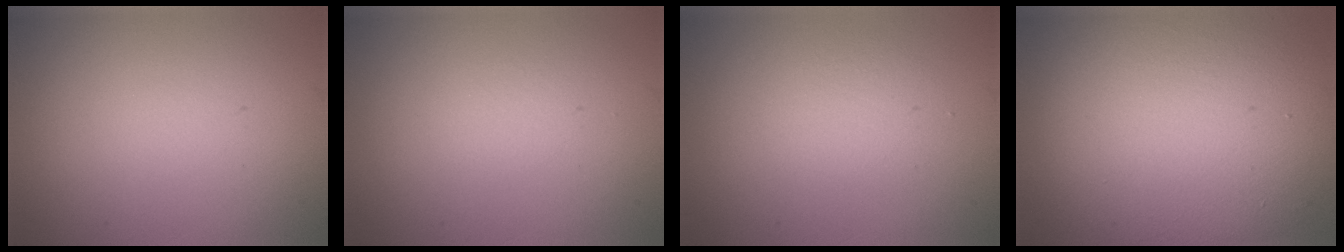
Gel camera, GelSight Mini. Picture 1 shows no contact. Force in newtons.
{"total": 0.6, "press": 0.6, "slide": 0.1}
{"total": 1.9, "press": 1.9, "slide": 0.0}
{"total": 13.9, "press": 13.9, "slide": 1.1}